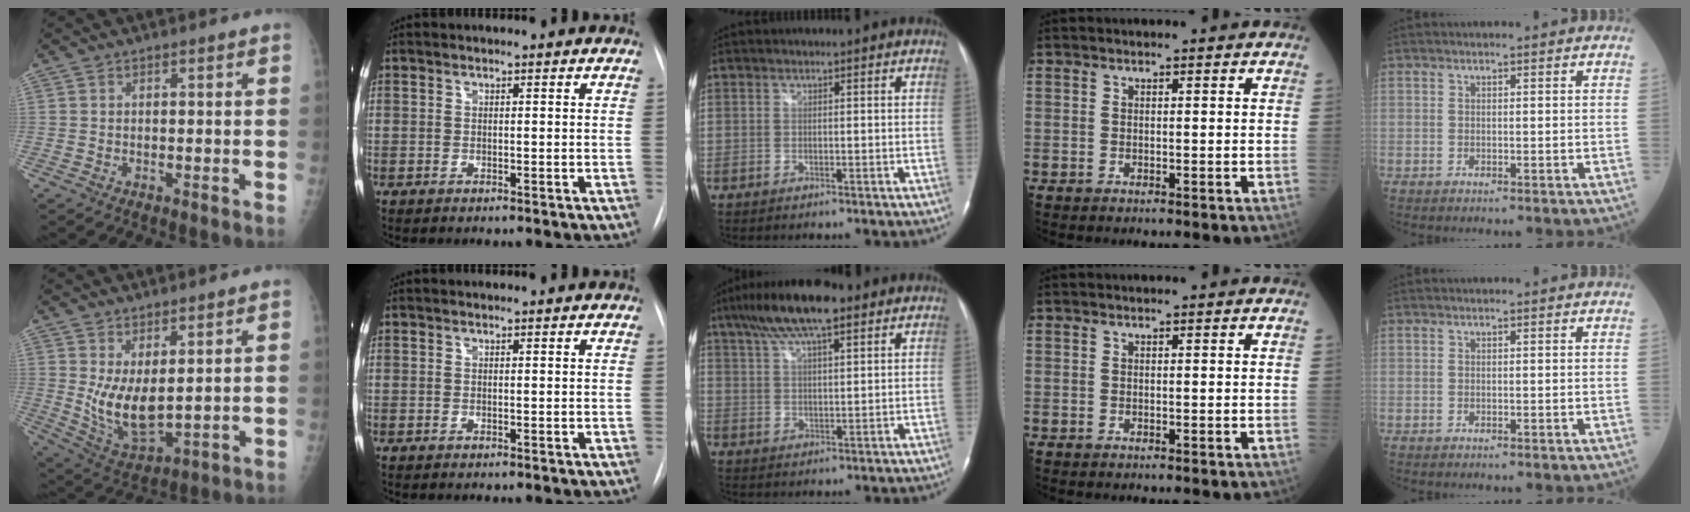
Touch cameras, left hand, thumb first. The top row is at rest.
{"thumb": {"total": 9.6, "force": [1.9, 4.4, 8.3], "torque": [-0.141, -0.035, 0.056]}, "index": {"total": 0.9, "force": [0.9, 0.0, 0.2], "torque": [-0.005, 0.011, 0.012]}, "middle": {"total": 11.4, "force": [7.6, 2.6, 8.1], "torque": [-0.150, 0.025, 0.131]}}